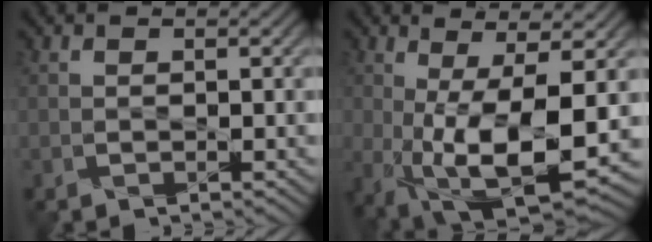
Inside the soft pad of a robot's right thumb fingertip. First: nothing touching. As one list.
[{"total": 12.2, "force": [-1.5, 4.3, 11.3], "torque": [-0.213, -0.013, -0.014]}]